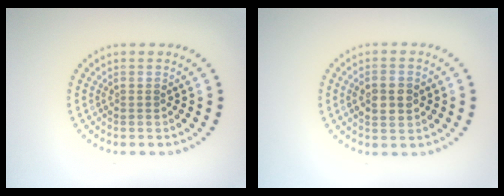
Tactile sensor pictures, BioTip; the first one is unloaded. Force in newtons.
{"total": 3.3, "press": 3.3, "slide": 0.1}